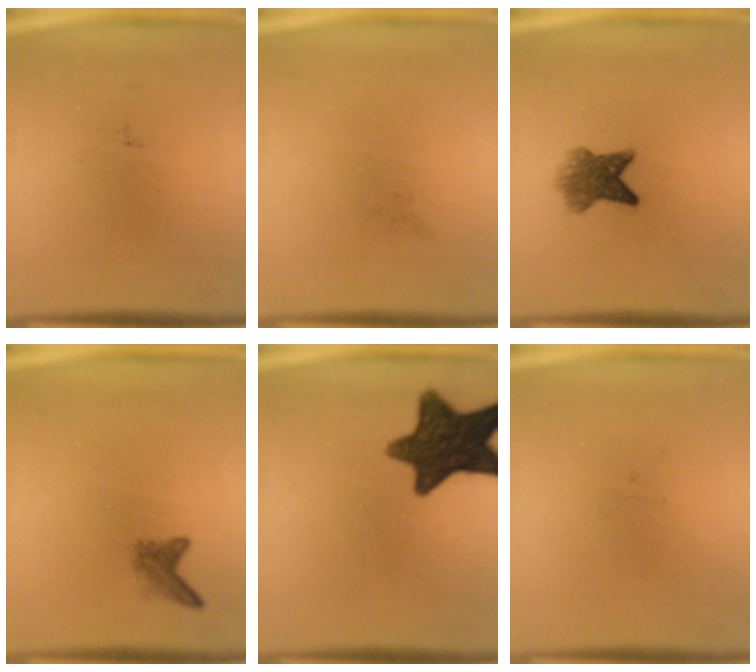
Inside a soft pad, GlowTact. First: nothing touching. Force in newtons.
{"total": 0.0}
{"total": 5.2}
{"total": 1.7}
{"total": 13.7}
{"total": 0.0}